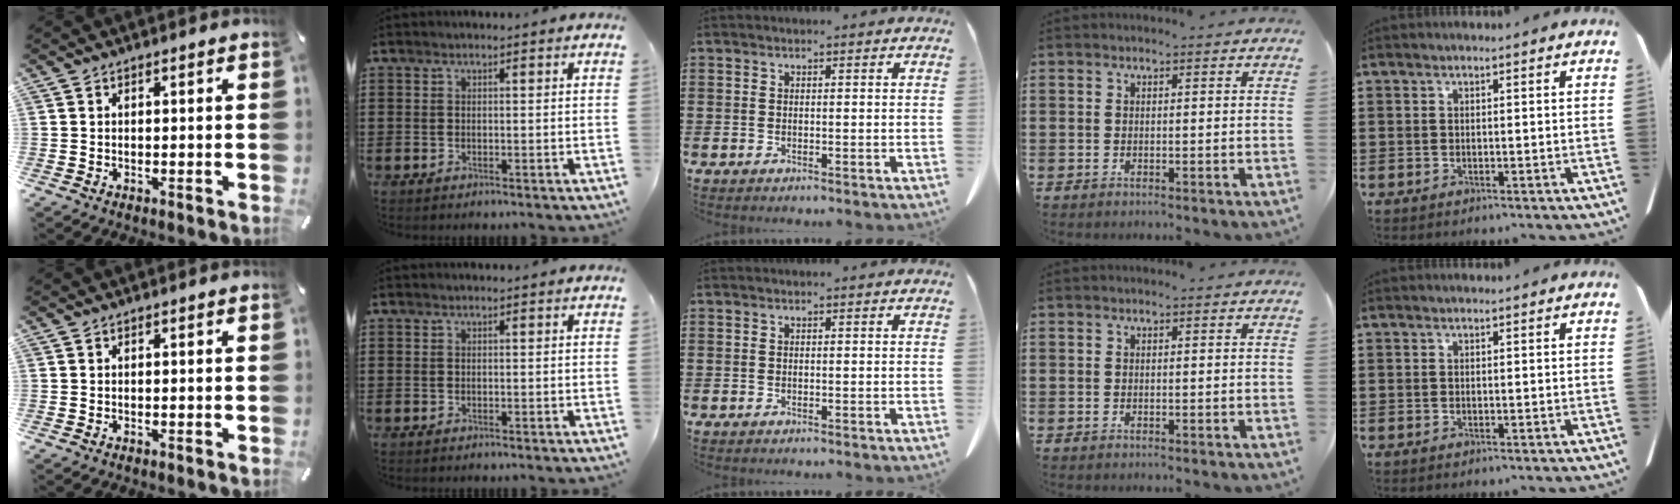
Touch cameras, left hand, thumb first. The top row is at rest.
{}